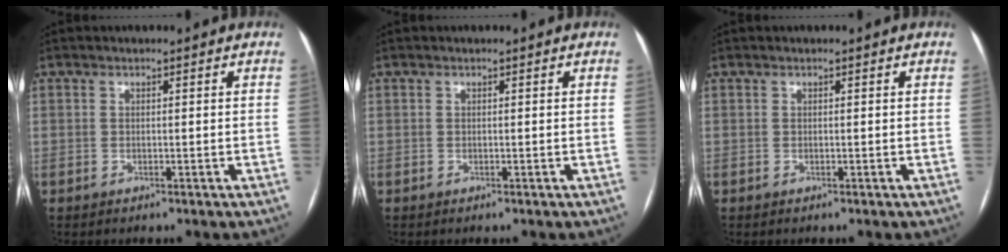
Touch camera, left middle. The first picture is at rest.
{"total": 0.0}
{"total": 0.0}